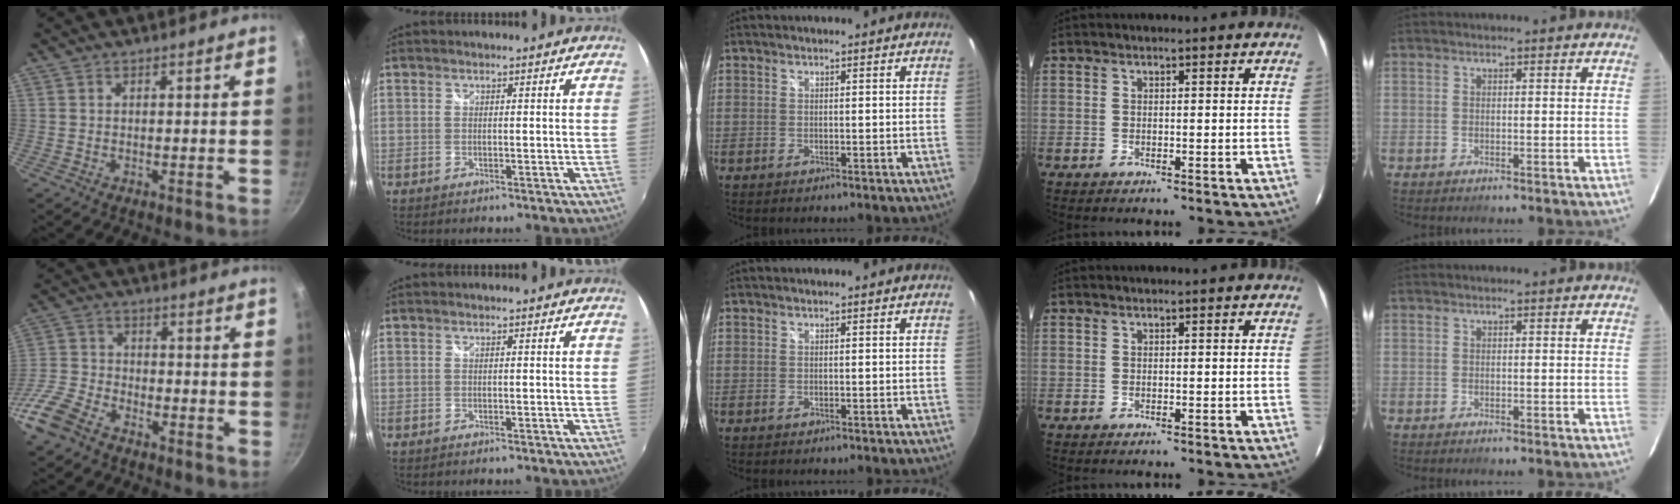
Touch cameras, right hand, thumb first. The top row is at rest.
{"thumb": {"total": 11.1, "force": [-6.8, 6.3, 6.1], "torque": [-0.124, 0.034, -0.147]}}